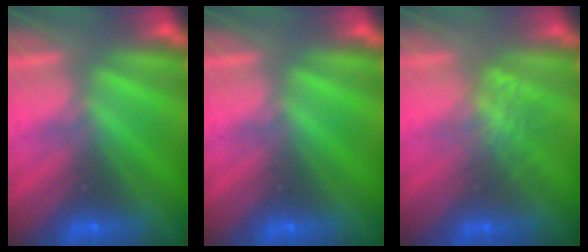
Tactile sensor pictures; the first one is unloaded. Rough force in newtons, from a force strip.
{"total": 0.0}
{"total": 1.9}